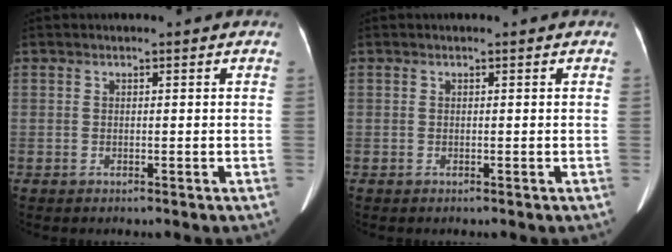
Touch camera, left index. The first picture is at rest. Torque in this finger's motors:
{"motor_torque": [0.01, 0.01, 0.00, 0.00]}